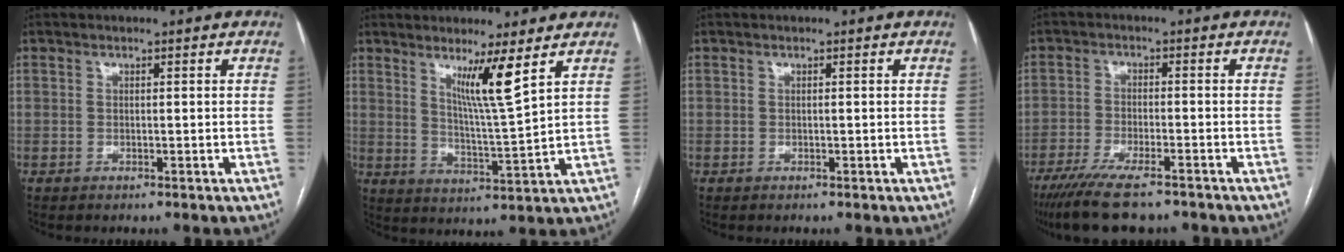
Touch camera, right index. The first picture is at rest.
{"total": 6.9, "force": [4.0, -1.4, 5.5], "torque": [-0.094, -0.025, 0.073]}
{"total": 0.0}
{"total": 10.8, "force": [-8.4, 2.0, 6.5], "torque": [-0.108, -0.024, -0.136]}